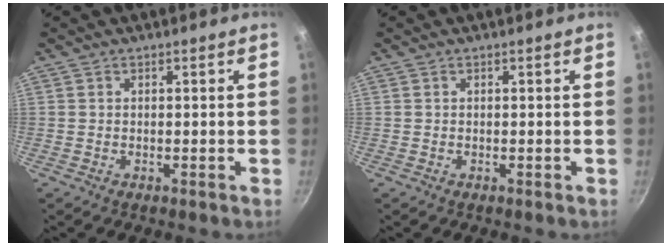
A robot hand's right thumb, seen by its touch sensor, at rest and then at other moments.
{"total": 0.0}